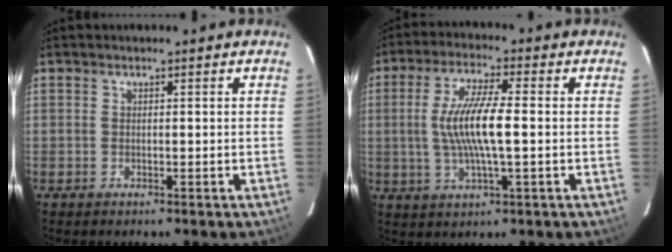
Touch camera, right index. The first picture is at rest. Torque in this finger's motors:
{"motor_torque": [1.52, -0.05, 0.88, 0.21]}